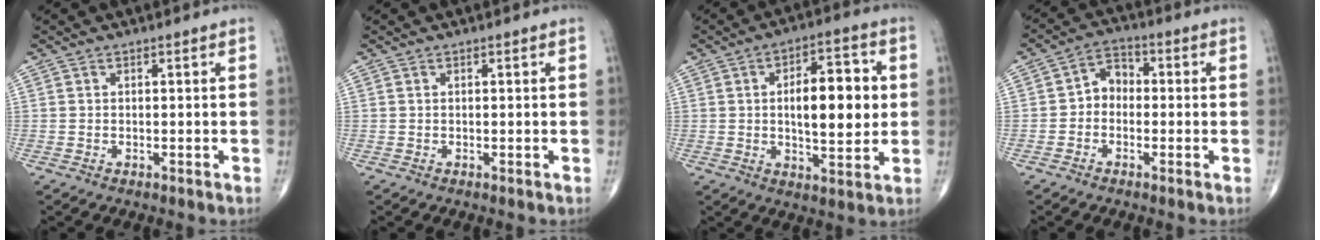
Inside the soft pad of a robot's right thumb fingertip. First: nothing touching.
{"total": 0.0}
{"total": 13.2, "force": [1.1, 5.8, 11.9], "torque": [-0.150, 0.003, 0.015]}
{"total": 5.0, "force": [-0.8, 3.9, 2.9], "torque": [-0.027, 0.022, -0.031]}